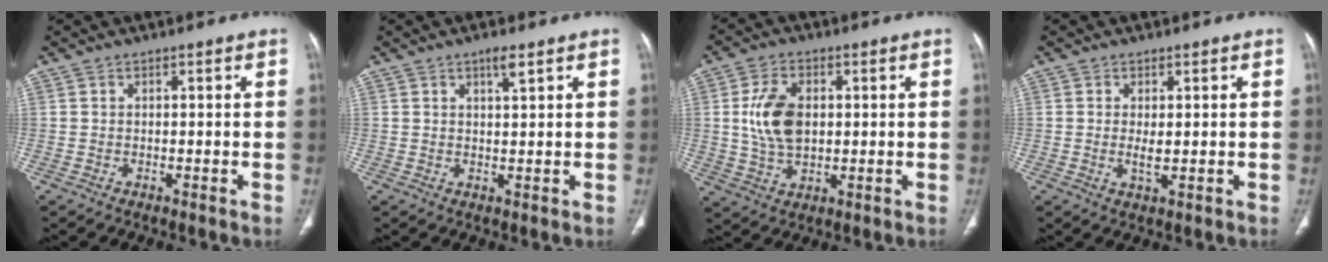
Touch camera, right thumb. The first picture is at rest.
{"total": 2.5, "force": [1.5, 0.4, 1.9], "torque": [-0.033, -0.011, 0.026]}
{"total": 9.7, "force": [1.2, 6.1, 7.5], "torque": [-0.137, -0.003, 0.029]}
{"total": 2.4, "force": [0.1, 0.9, 2.2], "torque": [-0.044, -0.007, 0.003]}